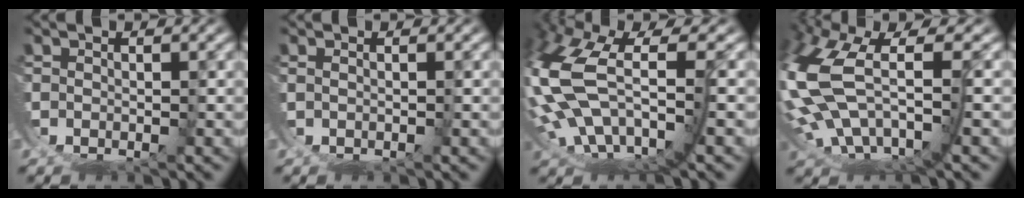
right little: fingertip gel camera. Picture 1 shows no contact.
{"total": 1.1, "force": [0.3, -1.0, 0.0], "torque": [0.006, 0.003, 0.007]}
{"total": 9.4, "force": [0.0, 5.5, 7.6], "torque": [-0.195, -0.022, 0.014]}
{"total": 7.3, "force": [0.3, 3.5, 6.5], "torque": [-0.163, -0.013, 0.019]}